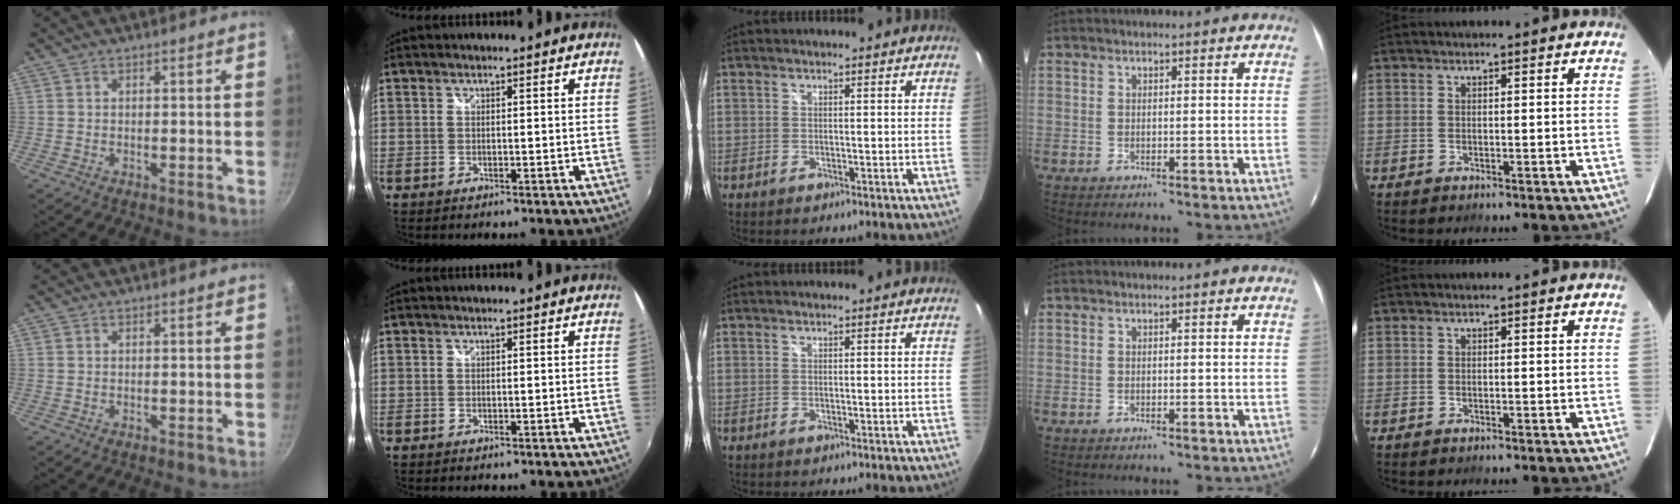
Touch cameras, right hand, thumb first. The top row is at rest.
{}